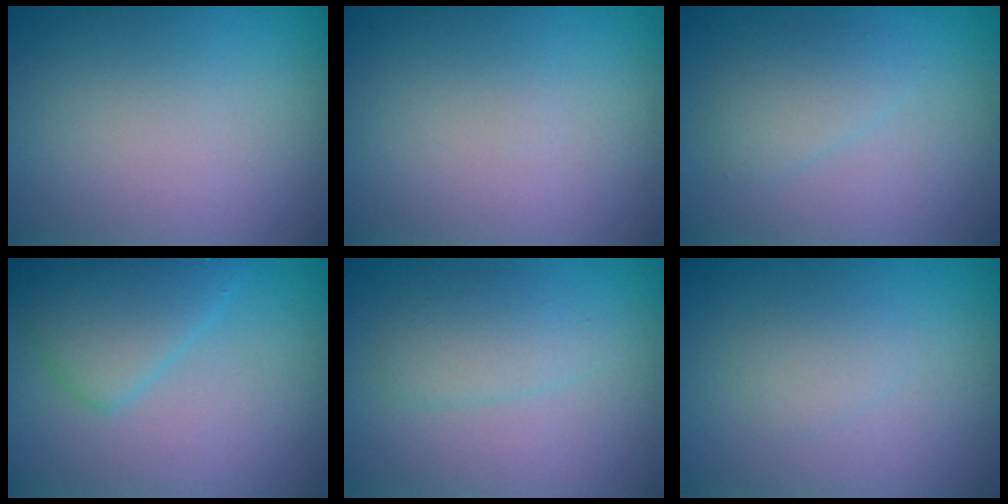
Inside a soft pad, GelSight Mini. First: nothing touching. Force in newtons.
{"total": 0.0}
{"total": 2.0, "press": 2.0, "slide": 0.1}
{"total": 3.0, "press": 3.0, "slide": 0.1}
{"total": 2.1, "press": 2.1, "slide": 0.2}
{"total": 1.3, "press": 1.3, "slide": 0.0}